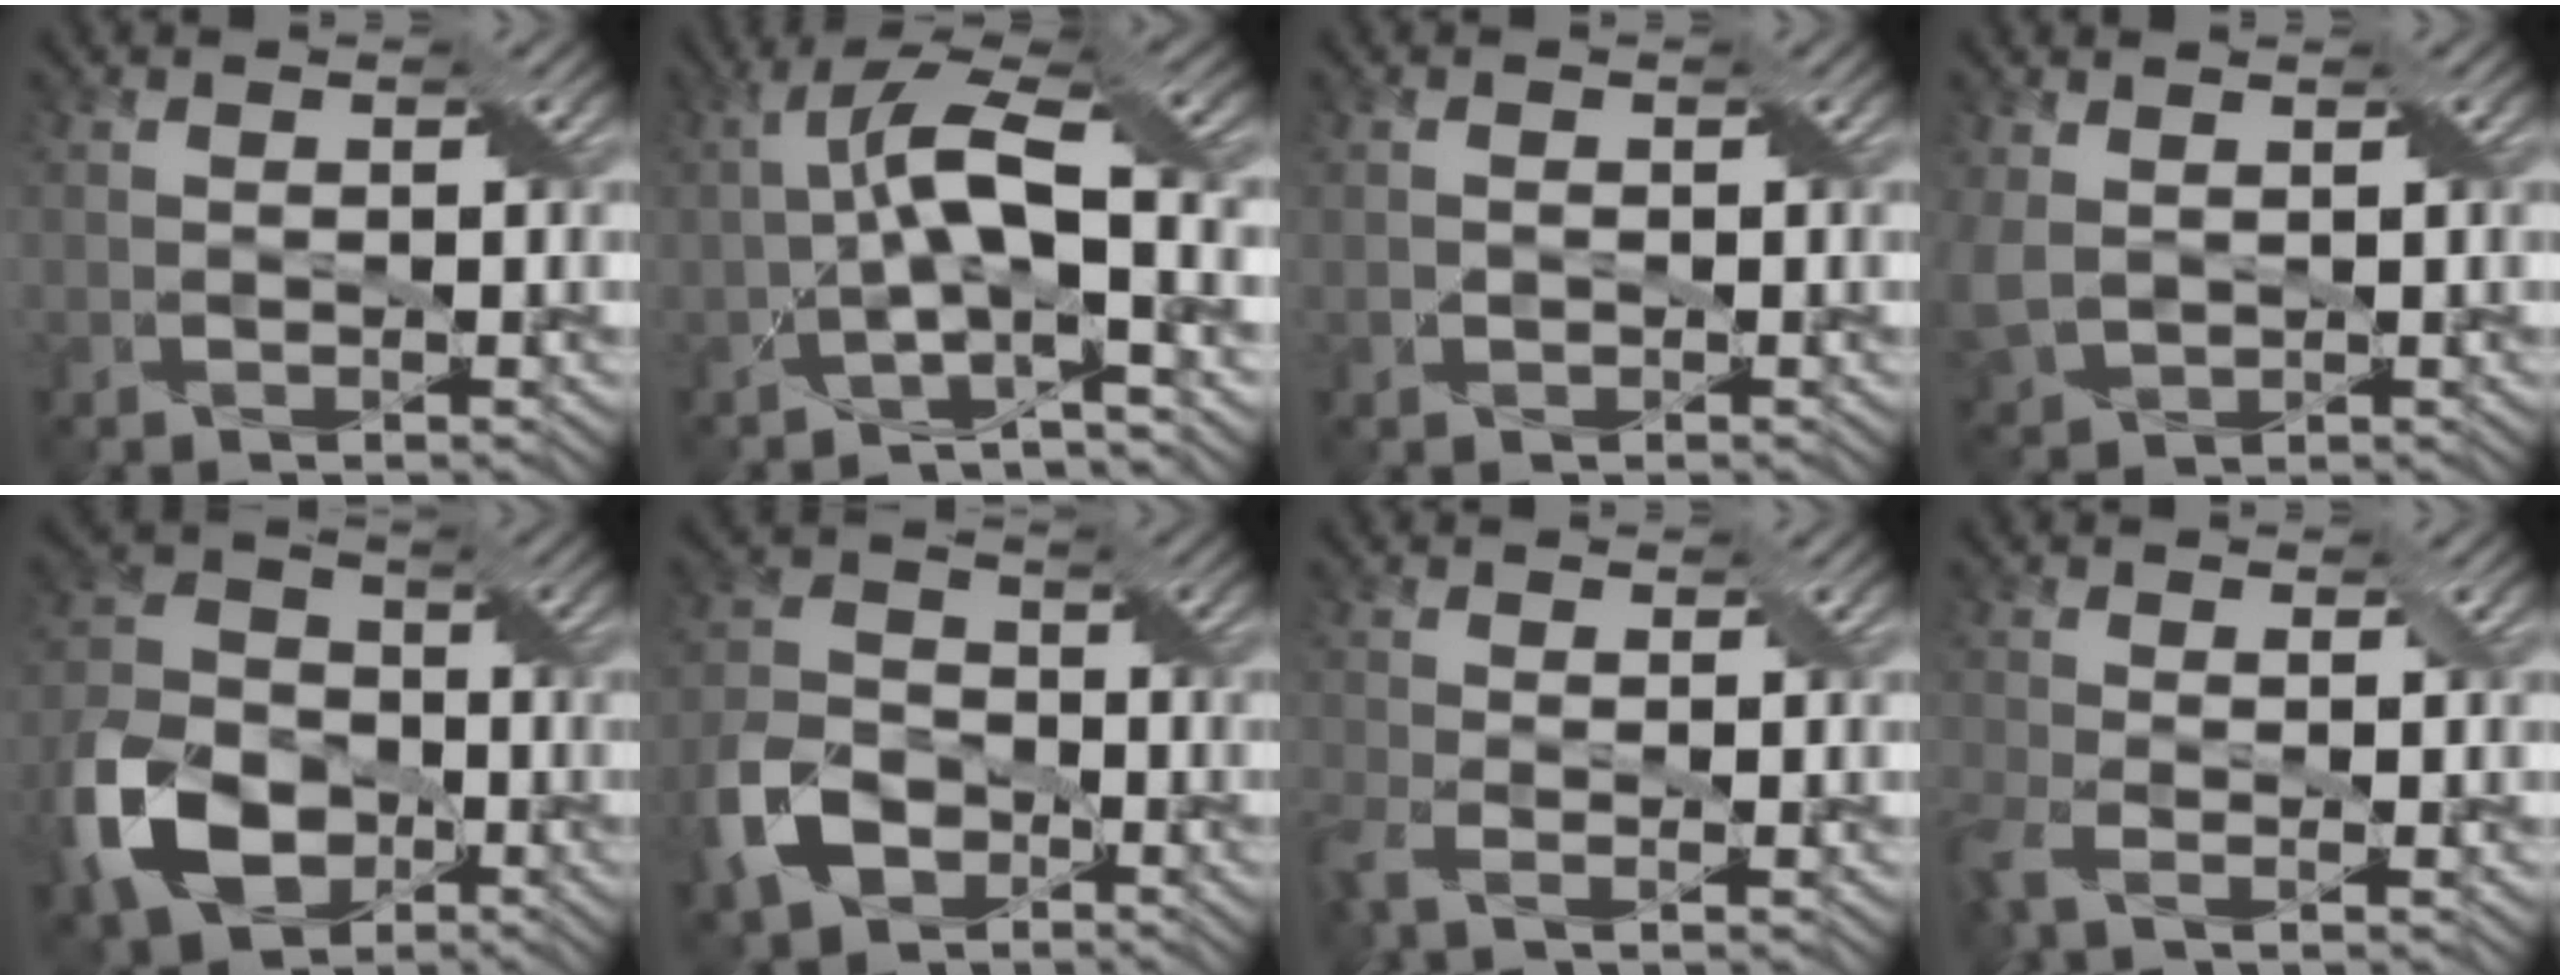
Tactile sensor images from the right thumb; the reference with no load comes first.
{"total": 9.3, "force": [-1.8, 2.6, 8.7], "torque": [-0.161, 0.012, -0.045]}
{"total": 0.6, "force": [-0.4, 0.4, -0.2], "torque": [0.001, -0.003, -0.008]}
{"total": 4.0, "force": [0.8, 2.9, 2.6], "torque": [-0.077, -0.003, 0.020]}
{"total": 12.0, "force": [-5.3, 8.5, 6.6], "torque": [-0.165, -0.013, -0.123]}
{"total": 8.1, "force": [-4.4, 5.5, 3.9], "torque": [-0.098, -0.009, -0.104]}
{"total": 3.6, "force": [-1.8, 1.1, 2.9], "torque": [-0.078, -0.006, -0.045]}
{"total": 3.9, "force": [-1.9, 1.4, 3.2], "torque": [-0.085, -0.006, -0.046]}